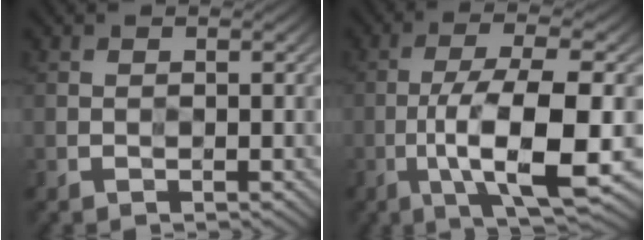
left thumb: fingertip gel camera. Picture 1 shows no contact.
{"total": 10.0, "force": [-2.7, 2.4, 9.3], "torque": [-0.155, 0.001, -0.052]}